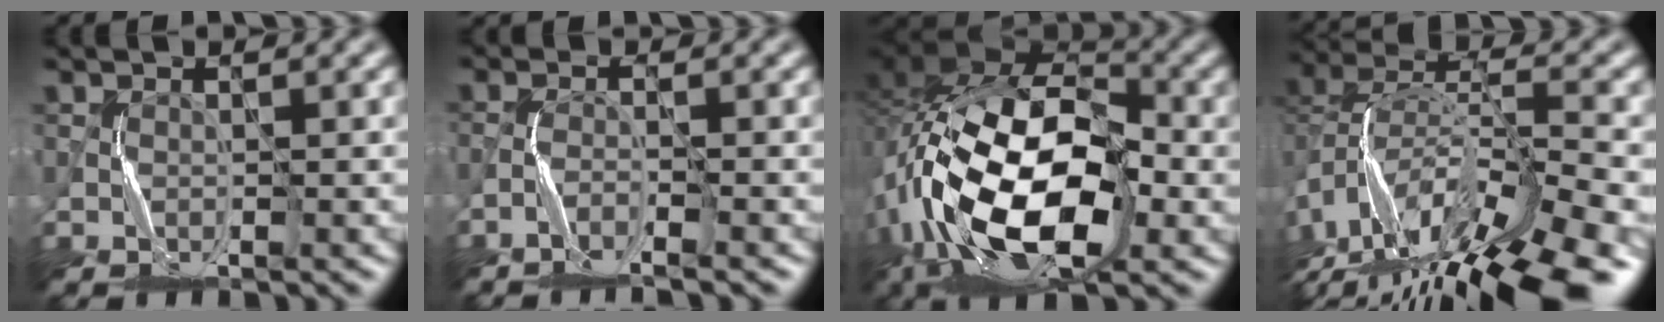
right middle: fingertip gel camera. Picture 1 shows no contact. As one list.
[{"total": 1.9, "force": [-1.5, -0.1, 1.1], "torque": [-0.024, 0.000, -0.040]}, {"total": 18.1, "force": [-3.7, 9.9, 14.7], "torque": [-0.293, 0.018, -0.072]}, {"total": 15.3, "force": [-10.3, 5.9, 9.7], "torque": [-0.204, -0.010, -0.149]}]